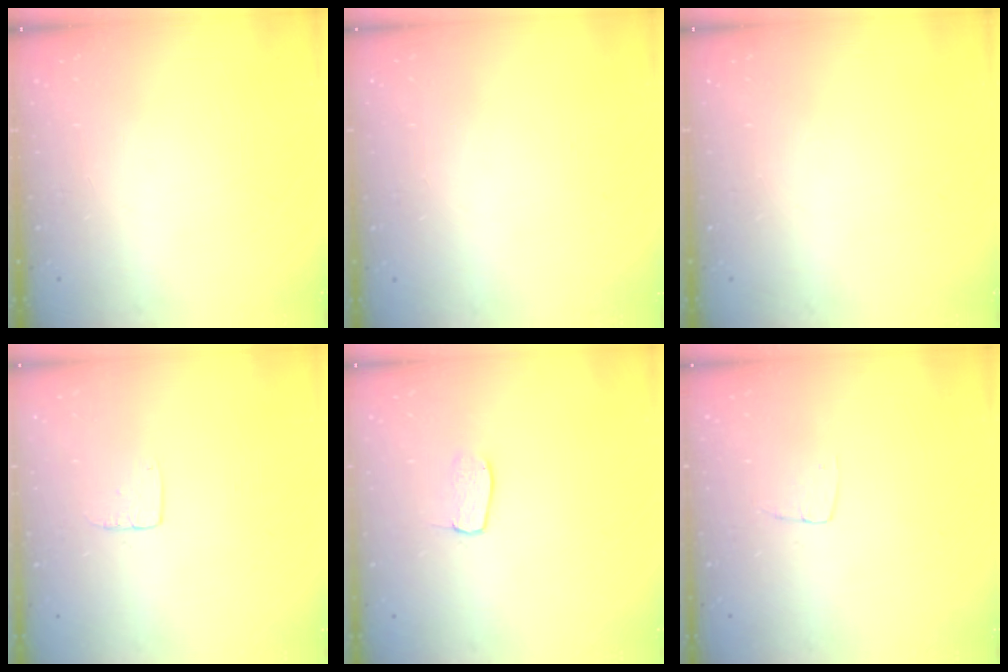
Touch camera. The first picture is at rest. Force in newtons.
{"total": 0.0}
{"total": 0.0}
{"total": 3.6, "press": 3.6, "slide": 0.3}
{"total": 3.9, "press": 3.9, "slide": 0.2}
{"total": 3.2, "press": 3.2, "slide": 0.2}